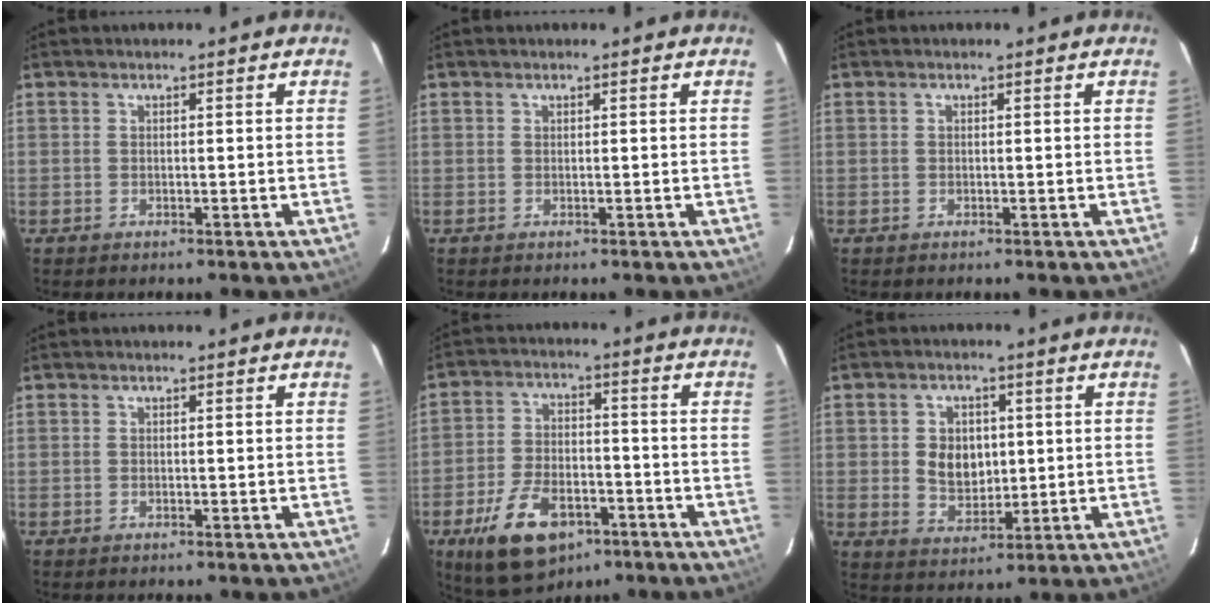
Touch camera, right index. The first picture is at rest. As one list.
[{"total": 0.0}, {"total": 0.0}, {"total": 0.0}, {"total": 14.9, "force": [-8.2, 8.1, 9.4], "torque": [-0.199, -0.008, -0.131]}, {"total": 7.1, "force": [0.5, 5.5, 4.4], "torque": [-0.083, 0.005, 0.017]}]